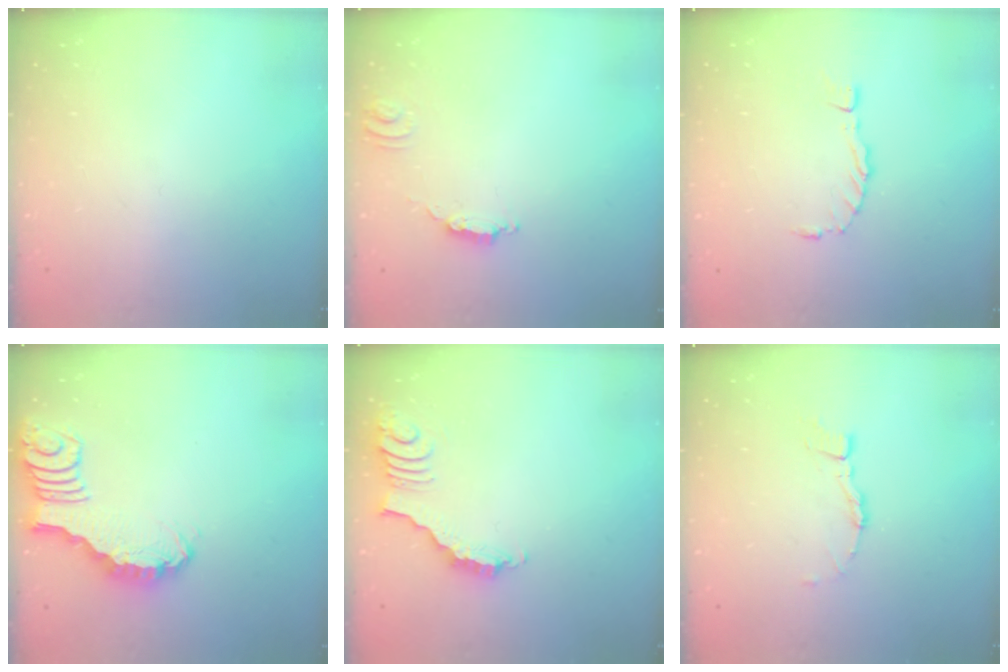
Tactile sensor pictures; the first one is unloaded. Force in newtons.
{"total": 4.7, "press": 4.7, "slide": 0.3}
{"total": 0.0}
{"total": 2.8, "press": 2.7, "slide": 0.4}
{"total": 3.5, "press": 3.5, "slide": 0.4}
{"total": 6.4, "press": 6.4, "slide": 0.4}